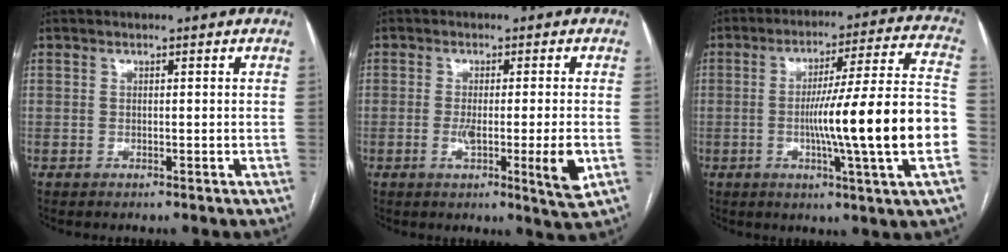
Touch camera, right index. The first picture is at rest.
{"total": 7.3, "force": [-1.8, 0.2, 7.1], "torque": [-0.107, -0.015, -0.029]}
{"total": 18.8, "force": [-3.7, -1.1, 18.4], "torque": [-0.268, 0.005, -0.061]}